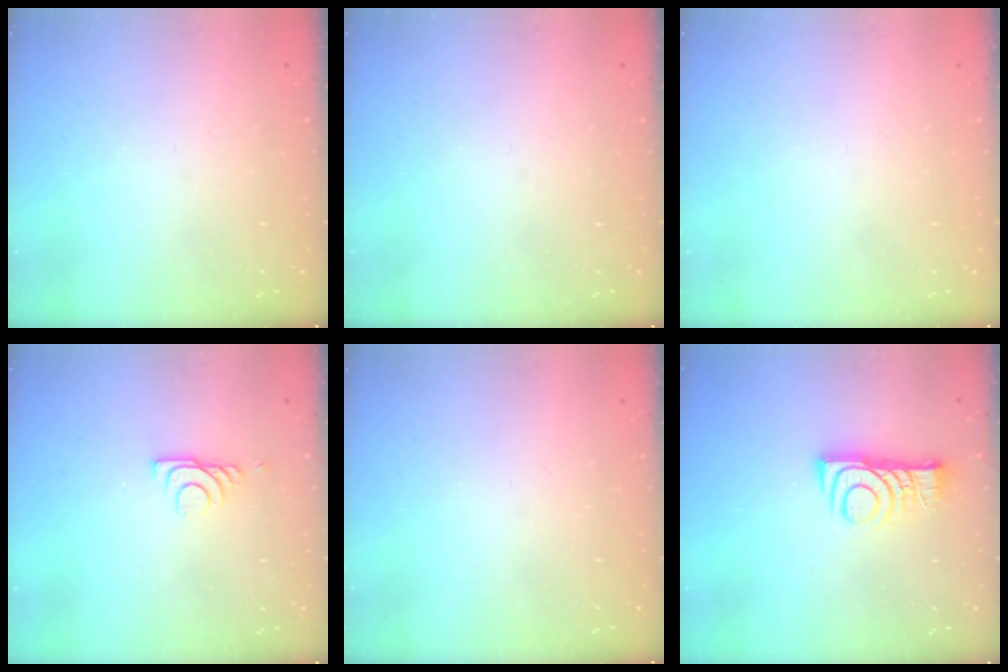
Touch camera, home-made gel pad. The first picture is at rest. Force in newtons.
{"total": 0.0}
{"total": 1.5, "press": 1.5, "slide": 0.1}
{"total": 5.9, "press": 5.9, "slide": 0.9}
{"total": 0.0}
{"total": 8.7, "press": 8.7, "slide": 0.8}